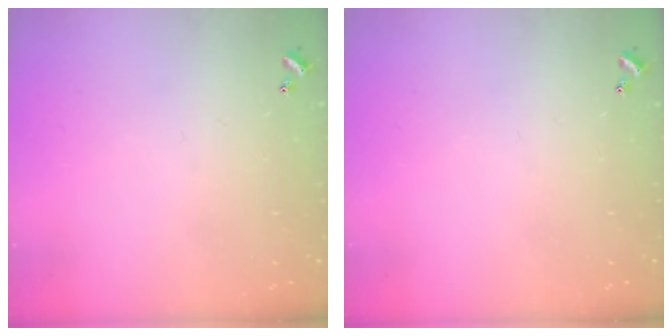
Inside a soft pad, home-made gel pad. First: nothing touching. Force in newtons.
{"total": 0.0}